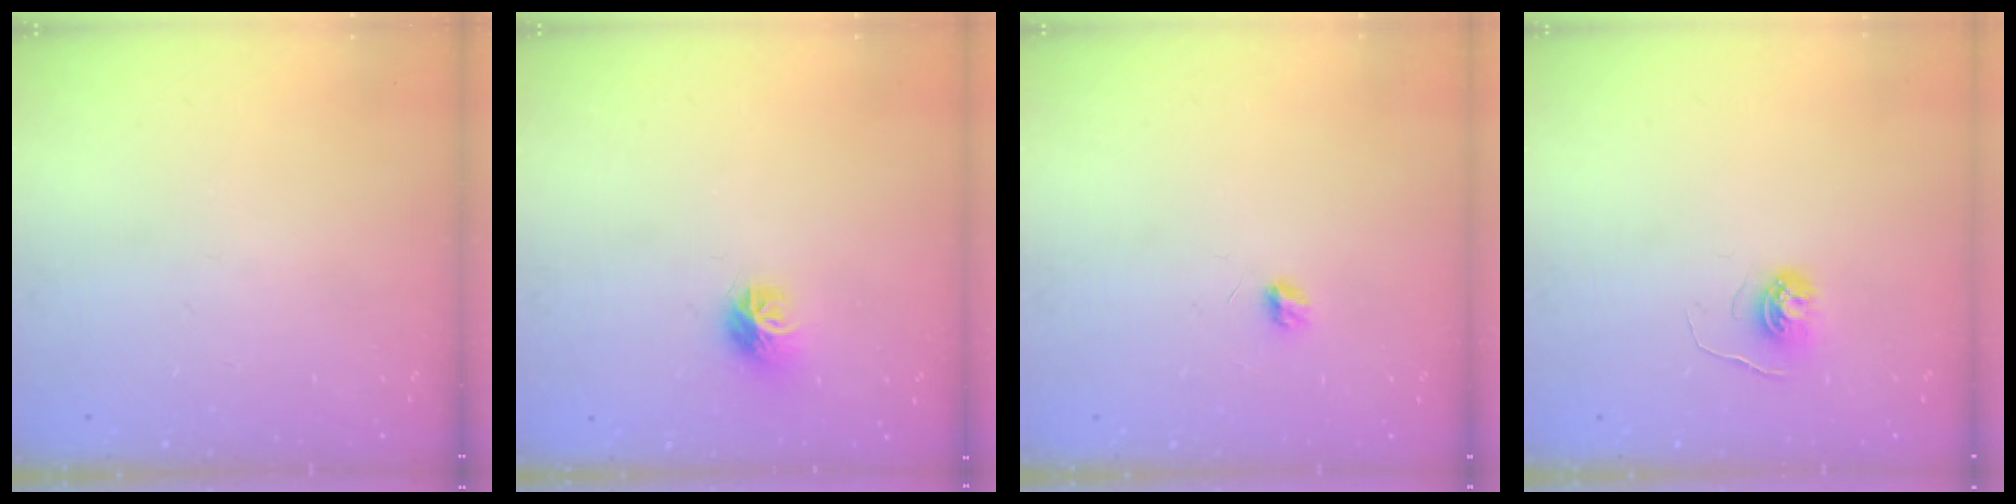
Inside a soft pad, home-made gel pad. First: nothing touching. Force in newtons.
{"total": 8.1, "press": 8.1, "slide": 0.2}
{"total": 3.9, "press": 3.9, "slide": 0.3}
{"total": 5.0, "press": 5.0, "slide": 0.4}